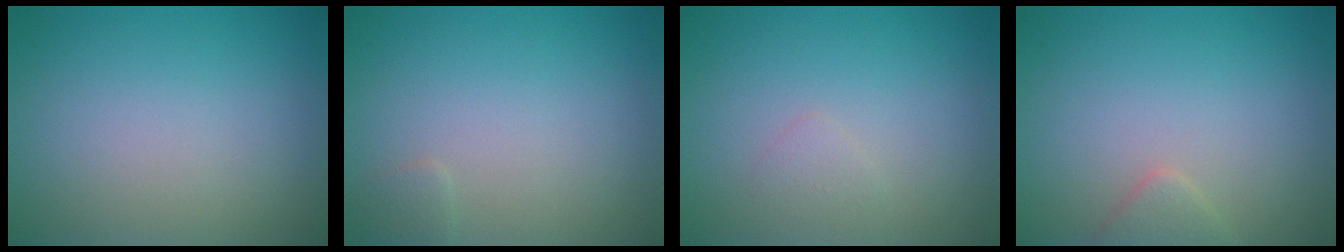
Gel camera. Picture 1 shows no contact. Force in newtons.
{"total": 0.8, "press": 0.8, "slide": 0.0}
{"total": 0.8, "press": 0.8, "slide": 0.1}
{"total": 1.5, "press": 1.5, "slide": 0.1}